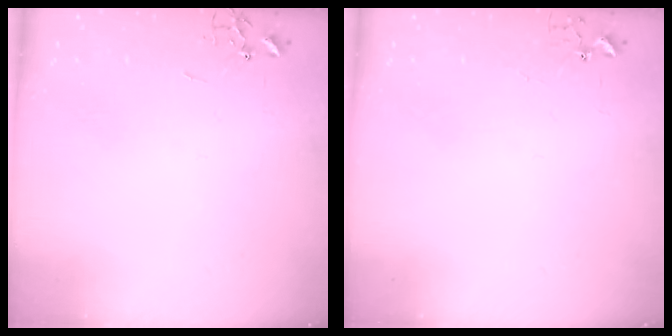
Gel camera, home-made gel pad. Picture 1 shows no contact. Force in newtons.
{"total": 2.7, "press": 2.7, "slide": 0.2}